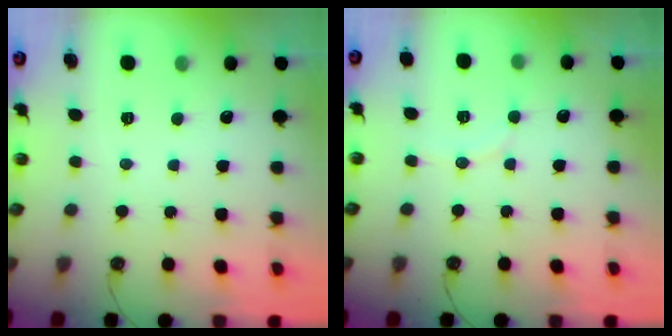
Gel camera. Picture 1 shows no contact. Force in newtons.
{"total": 4.6, "press": 4.6, "slide": 0.6}